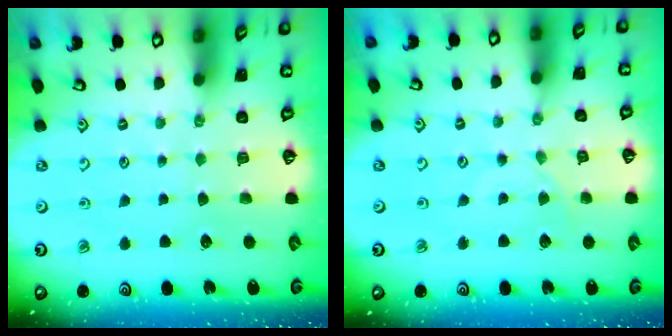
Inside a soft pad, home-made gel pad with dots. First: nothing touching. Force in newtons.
{"total": 0.6, "press": 0.5, "slide": 0.2}